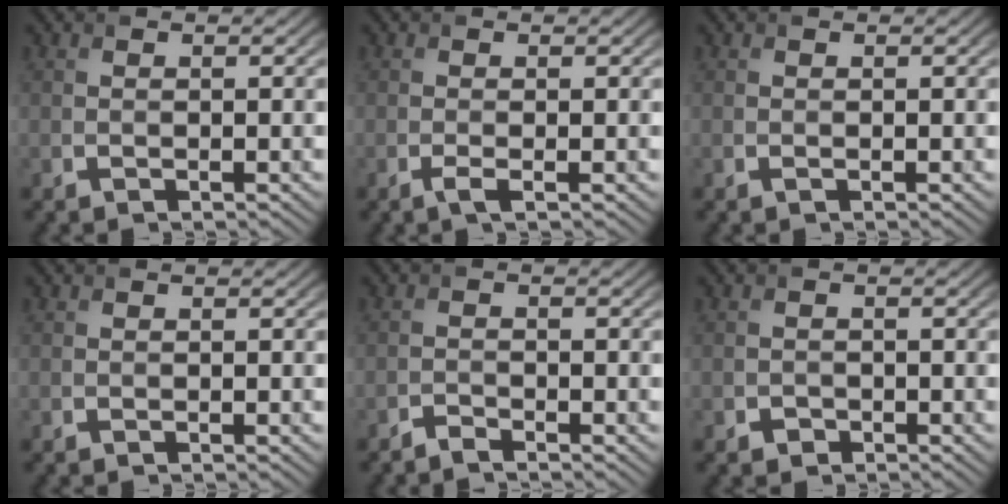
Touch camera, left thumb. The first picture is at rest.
{"total": 1.2, "force": [-0.5, 0.1, 1.1], "torque": [-0.025, -0.003, -0.012]}
{"total": 0.0}
{"total": 0.0}
{"total": 1.2, "force": [-1.2, 0.1, 0.3], "torque": [-0.005, 0.000, -0.027]}
{"total": 1.1, "force": [-0.7, 0.8, 0.2], "torque": [-0.002, -0.001, -0.014]}